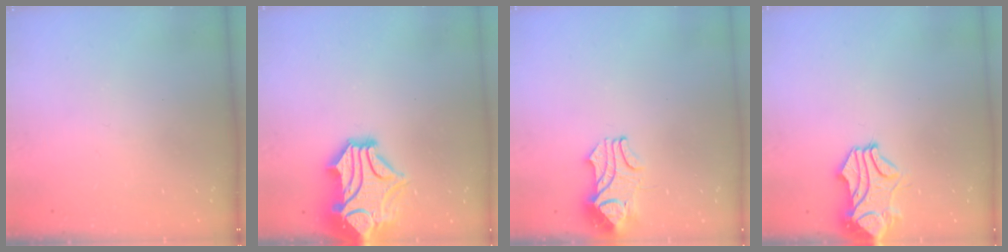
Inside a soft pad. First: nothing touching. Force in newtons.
{"total": 4.3, "press": 4.1, "slide": 1.3}
{"total": 2.2, "press": 2.1, "slide": 0.8}
{"total": 1.9, "press": 1.4, "slide": 1.2}